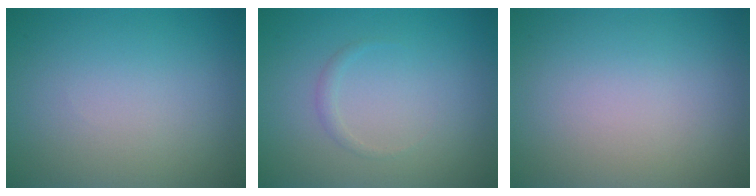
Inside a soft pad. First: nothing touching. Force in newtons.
{"total": 0.8, "press": 0.8, "slide": 0.0}
{"total": 0.0}